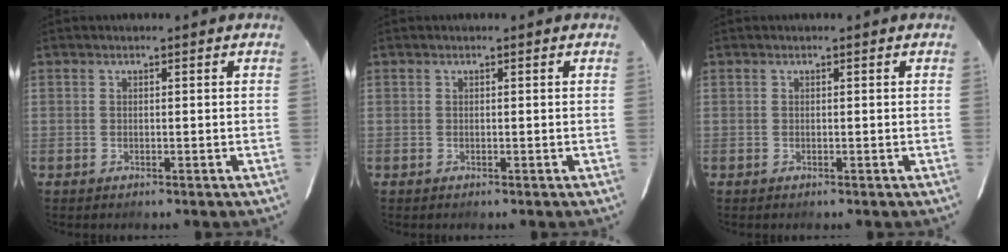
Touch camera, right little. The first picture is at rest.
{"total": 0.0}
{"total": 0.0}